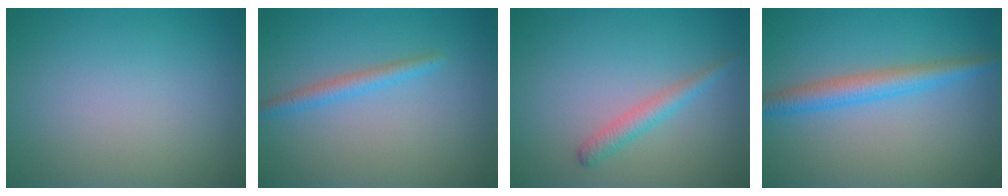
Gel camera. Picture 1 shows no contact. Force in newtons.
{"total": 1.8, "press": 1.8, "slide": 0.1}
{"total": 1.9, "press": 1.9, "slide": 0.0}
{"total": 3.4, "press": 3.4, "slide": 0.0}